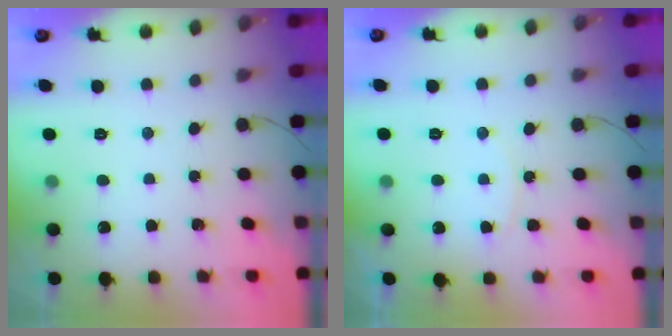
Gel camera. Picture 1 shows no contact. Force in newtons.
{"total": 4.3, "press": 4.2, "slide": 0.6}